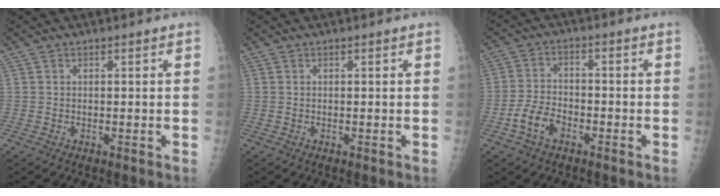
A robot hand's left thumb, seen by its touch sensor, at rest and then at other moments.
{"total": 0.0}
{"total": 6.2, "force": [-3.1, 3.9, 3.7], "torque": [-0.070, 0.020, -0.061]}